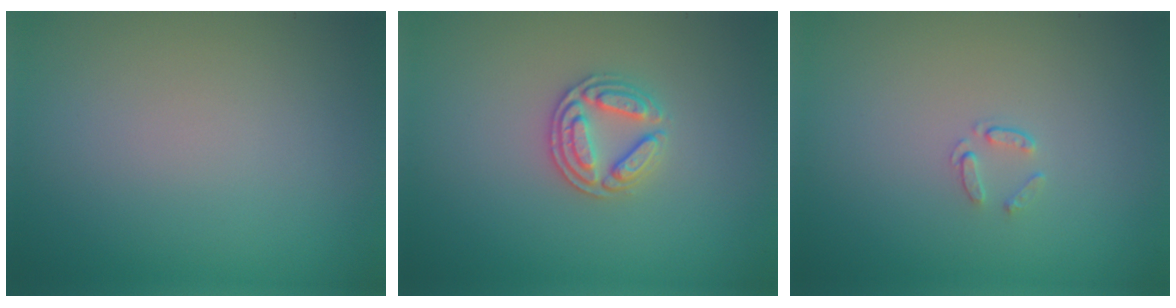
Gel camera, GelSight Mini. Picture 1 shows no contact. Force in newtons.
{"total": 2.9, "press": 2.7, "slide": 0.9}
{"total": 0.7, "press": 0.5, "slide": 0.5}